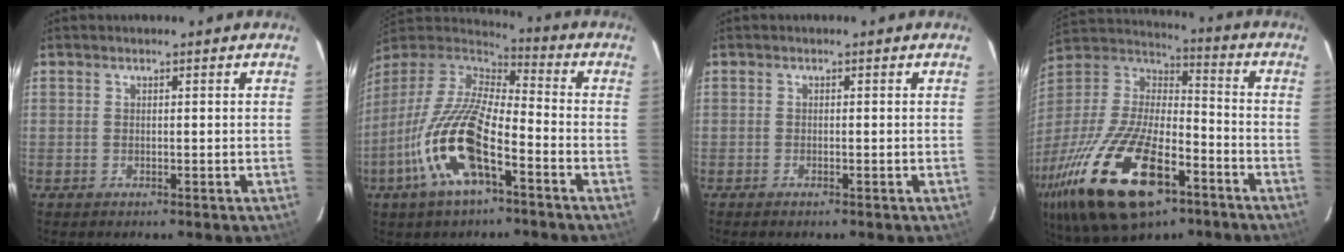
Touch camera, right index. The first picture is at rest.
{"total": 18.6, "force": [-8.2, 6.2, 15.5], "torque": [-0.314, -0.026, -0.164]}
{"total": 0.5, "force": [-0.5, -0.2, 0.1], "torque": [-0.002, -0.002, -0.012]}
{"total": 31.8, "force": [-16.7, 13.8, 23.3], "torque": [-0.484, -0.044, -0.284]}